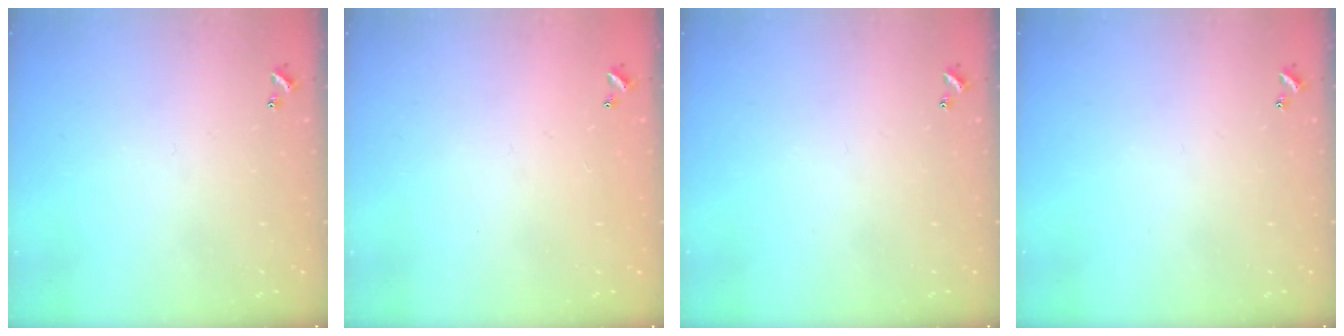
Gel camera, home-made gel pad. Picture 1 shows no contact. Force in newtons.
{"total": 3.0, "press": 3.0, "slide": 0.1}
{"total": 0.0}
{"total": 0.0}